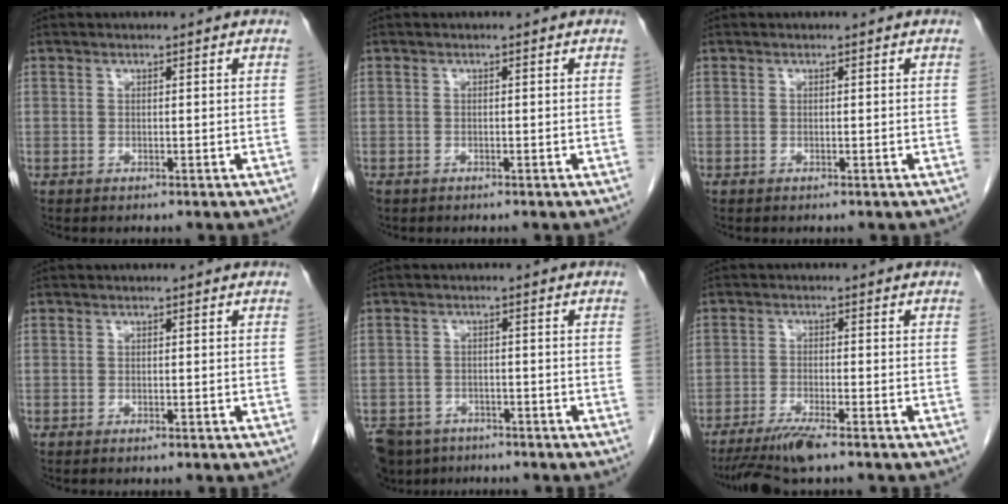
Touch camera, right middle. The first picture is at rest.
{"total": 0.9, "force": [-0.7, 0.6, 0.1], "torque": [-0.009, 0.002, -0.011]}
{"total": 0.0}
{"total": 0.0}
{"total": 7.9, "force": [-6.3, 4.3, 1.9], "torque": [-0.035, -0.008, -0.100]}
{"total": 6.1, "force": [-4.8, -0.3, 3.8], "torque": [-0.068, -0.019, -0.088]}